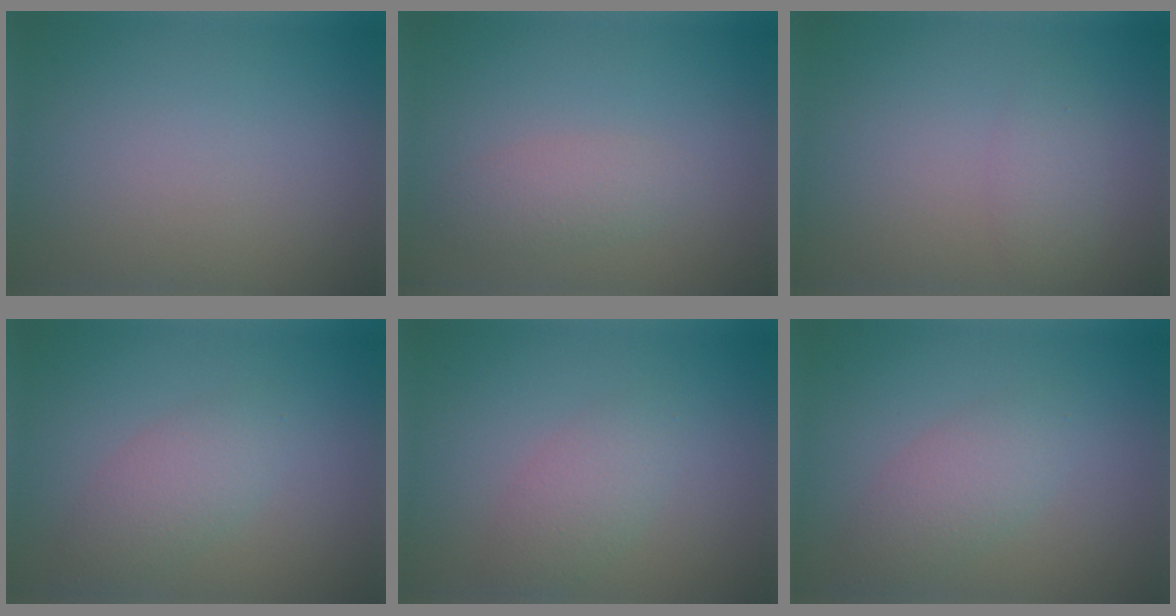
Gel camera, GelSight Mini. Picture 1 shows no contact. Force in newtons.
{"total": 2.0, "press": 2.0, "slide": 0.1}
{"total": 1.7, "press": 1.7, "slide": 0.1}
{"total": 2.8, "press": 2.8, "slide": 0.2}
{"total": 2.4, "press": 2.4, "slide": 0.2}
{"total": 2.8, "press": 2.8, "slide": 0.2}